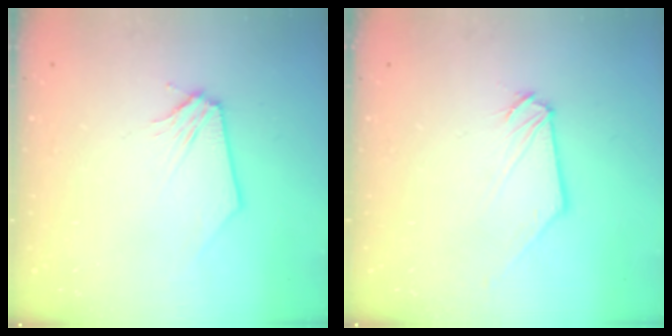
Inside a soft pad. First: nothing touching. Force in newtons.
{"total": 0.9, "press": 0.9, "slide": 0.2}